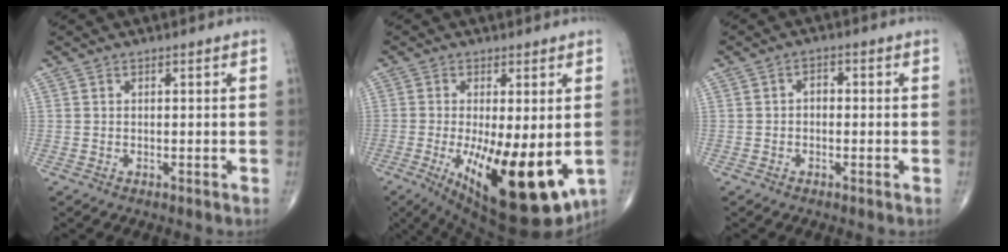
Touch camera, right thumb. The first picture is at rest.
{"total": 19.7, "force": [-4.6, 7.1, 17.8], "torque": [-0.249, -0.035, -0.045]}
{"total": 2.2, "force": [-0.2, 1.5, 1.6], "torque": [-0.014, 0.011, -0.008]}